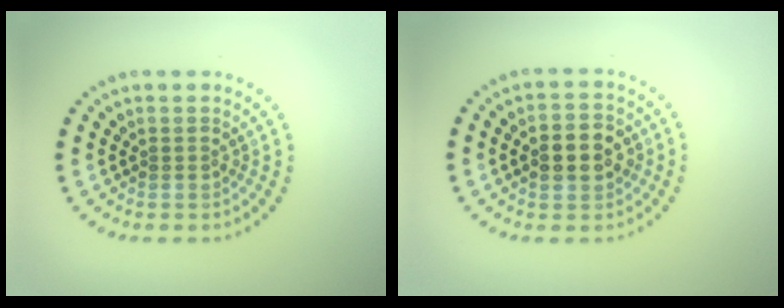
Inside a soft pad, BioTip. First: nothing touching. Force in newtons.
{"total": 4.6, "press": 4.6, "slide": 0.3}